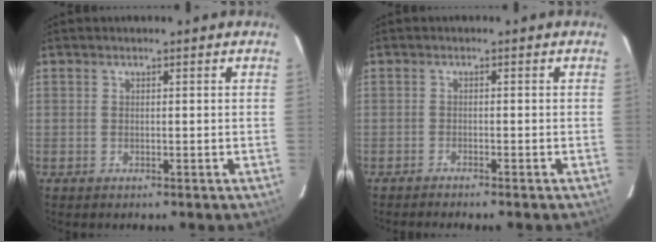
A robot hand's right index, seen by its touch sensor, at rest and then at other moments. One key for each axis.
{"total": 2.3, "fx": -2.1, "fy": 0.0, "fz": 0.9, "tx": -0.030, "ty": -0.007, "tz": -0.034}